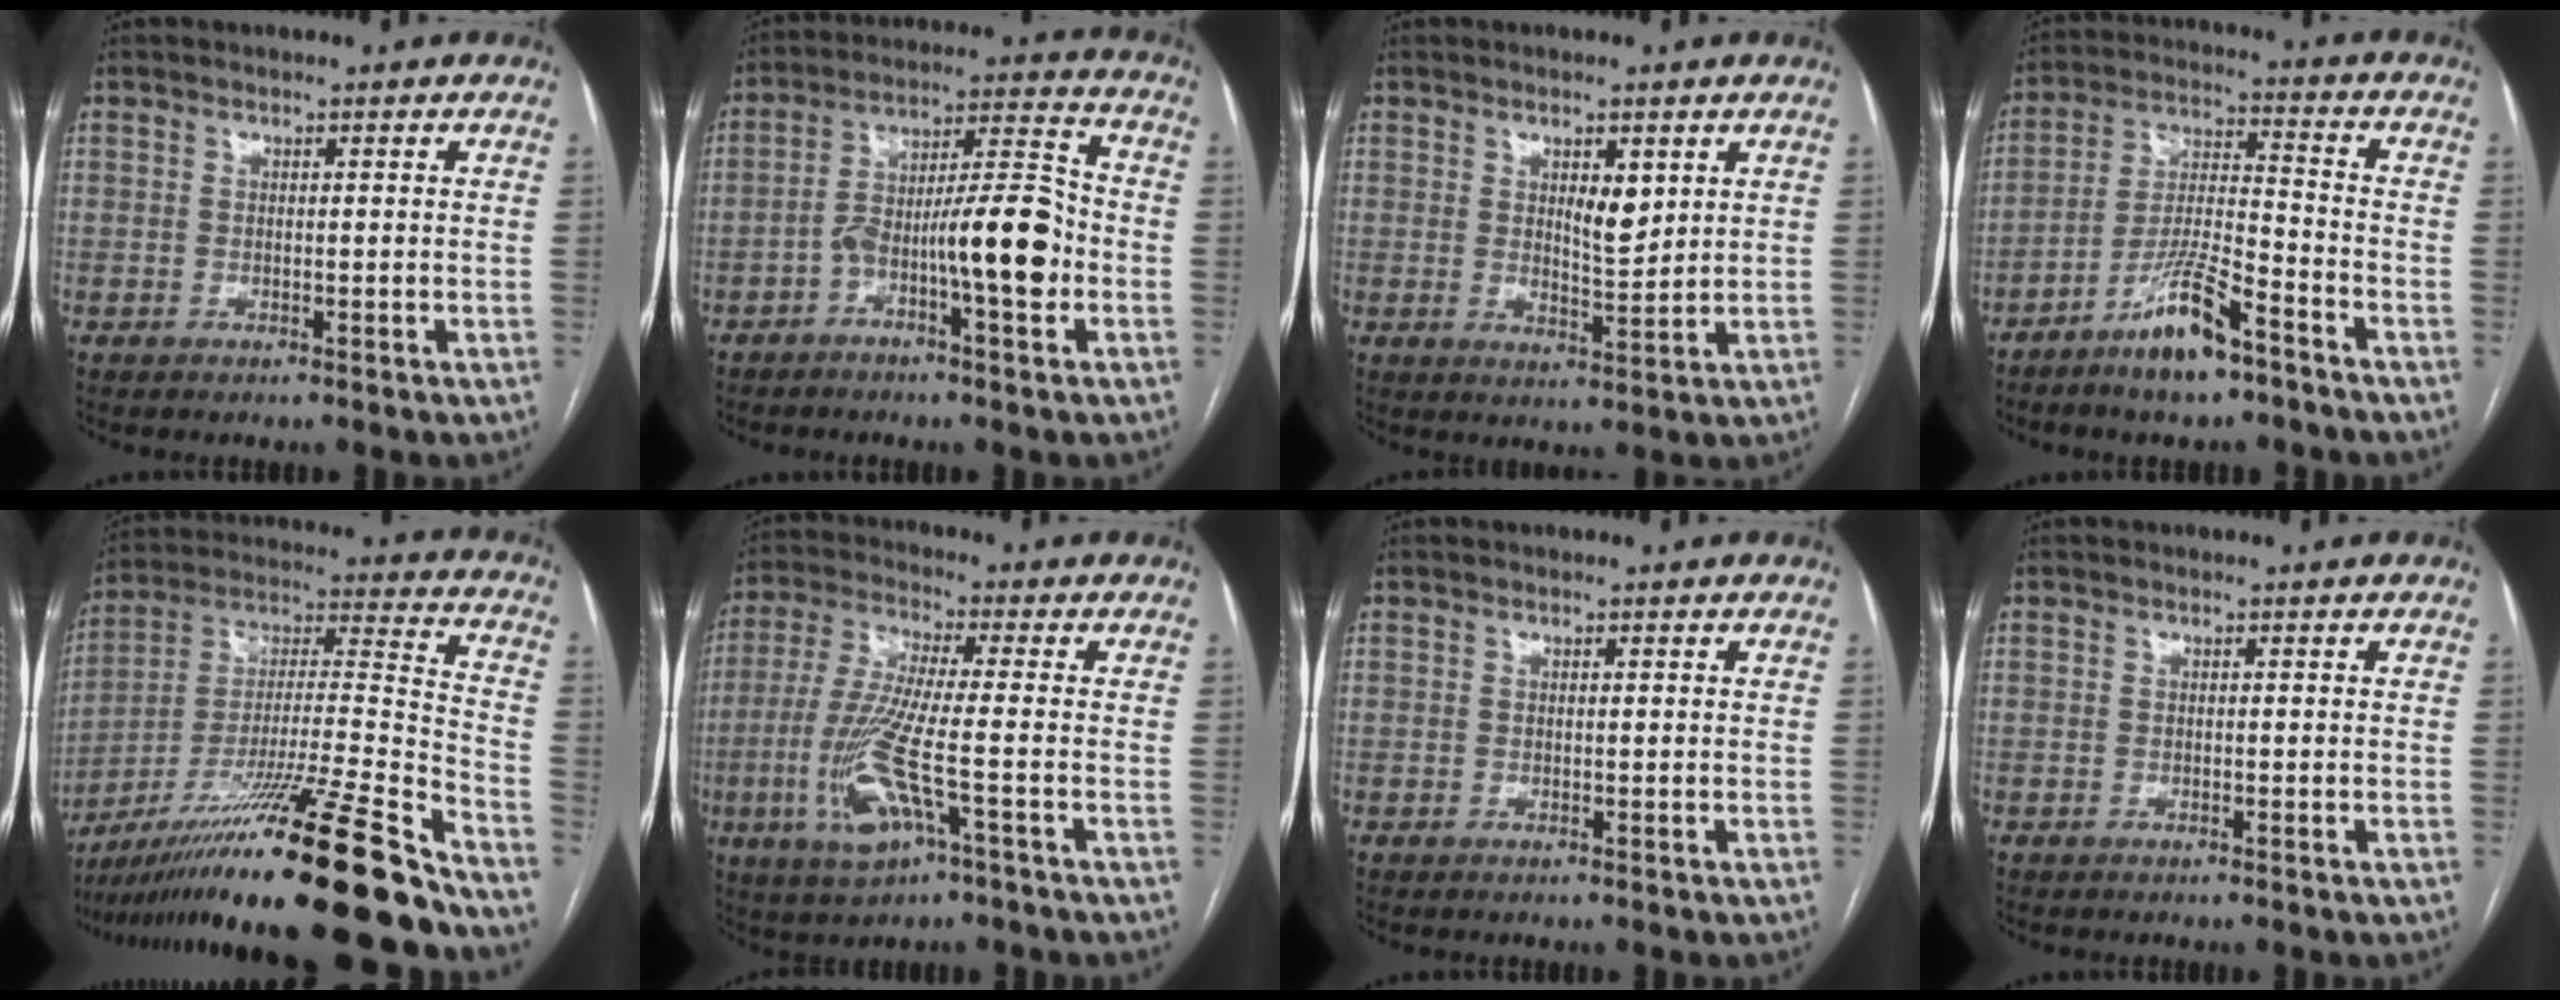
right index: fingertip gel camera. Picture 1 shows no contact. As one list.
[{"total": 12.2, "force": [-3.9, 2.1, 11.4], "torque": [-0.195, 0.028, -0.060]}, {"total": 4.3, "force": [1.7, 1.4, 3.7], "torque": [-0.061, -0.007, 0.032]}, {"total": 10.3, "force": [-7.1, 1.6, 7.3], "torque": [-0.146, -0.011, -0.132]}, {"total": 27.8, "force": [-20.7, -0.5, 18.5], "torque": [-0.277, -0.020, -0.358]}, {"total": 11.6, "force": [-3.8, 1.2, 10.9], "torque": [-0.240, -0.015, -0.073]}, {"total": 0.0}, {"total": 0.0}]